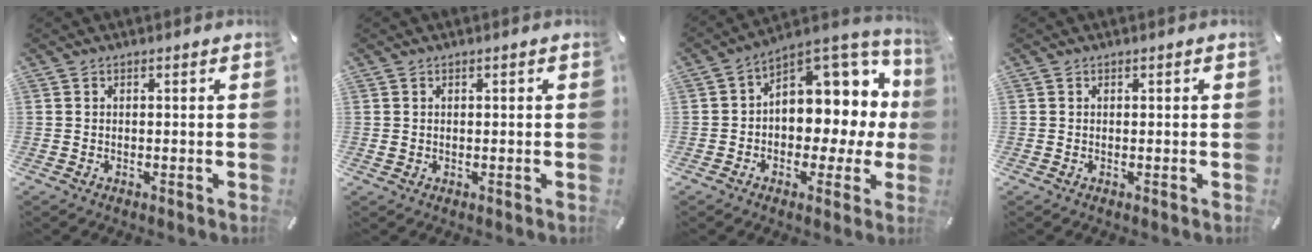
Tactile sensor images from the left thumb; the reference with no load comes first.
{"total": 0.9, "force": [-0.1, 0.8, 0.4], "torque": [-0.008, 0.004, -0.002]}
{"total": 9.8, "force": [3.2, 7.6, 5.3], "torque": [-0.053, -0.052, 0.057]}
{"total": 0.0}